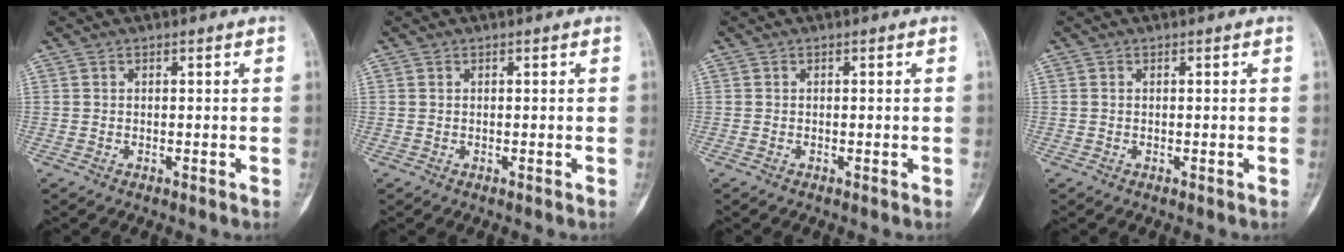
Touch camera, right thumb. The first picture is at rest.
{"total": 0.0}
{"total": 0.0}
{"total": 0.0}